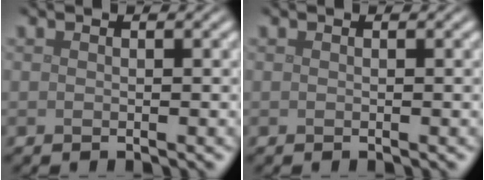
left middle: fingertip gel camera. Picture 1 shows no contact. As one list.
[{"total": 0.0}]